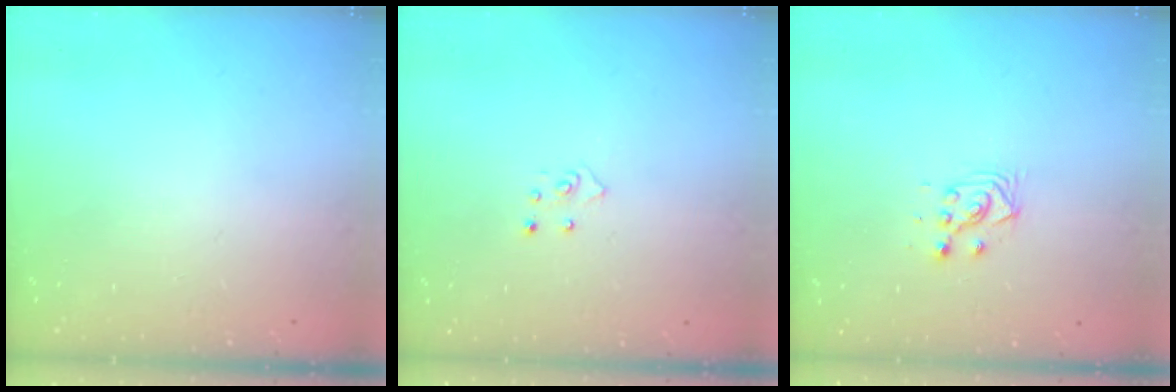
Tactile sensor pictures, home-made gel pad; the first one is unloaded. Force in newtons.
{"total": 3.9, "press": 3.9, "slide": 0.3}
{"total": 3.5, "press": 3.4, "slide": 0.9}